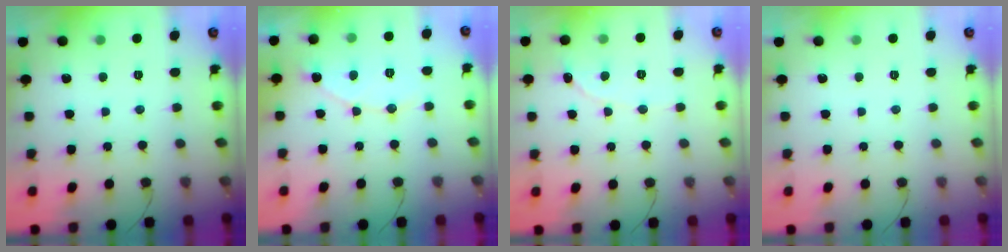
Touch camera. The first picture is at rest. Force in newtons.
{"total": 6.9, "press": 6.9, "slide": 0.3}
{"total": 1.0, "press": 1.0, "slide": 0.1}
{"total": 0.0}